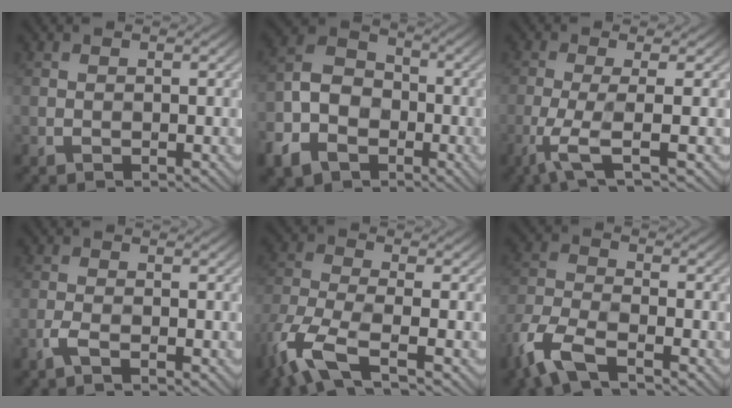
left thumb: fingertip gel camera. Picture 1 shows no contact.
{"total": 10.1, "force": [-3.8, 7.7, 5.3], "torque": [-0.136, -0.027, -0.088]}
{"total": 4.8, "force": [-0.1, 0.9, 4.7], "torque": [-0.078, 0.011, -0.026]}
{"total": 1.2, "force": [0.2, 0.2, 1.2], "torque": [-0.023, 0.005, -0.009]}
{"total": 8.0, "force": [-3.9, 2.9, 6.4], "torque": [-0.147, -0.011, -0.093]}
{"total": 7.4, "force": [-4.3, 3.0, 5.3], "torque": [-0.121, -0.009, -0.103]}